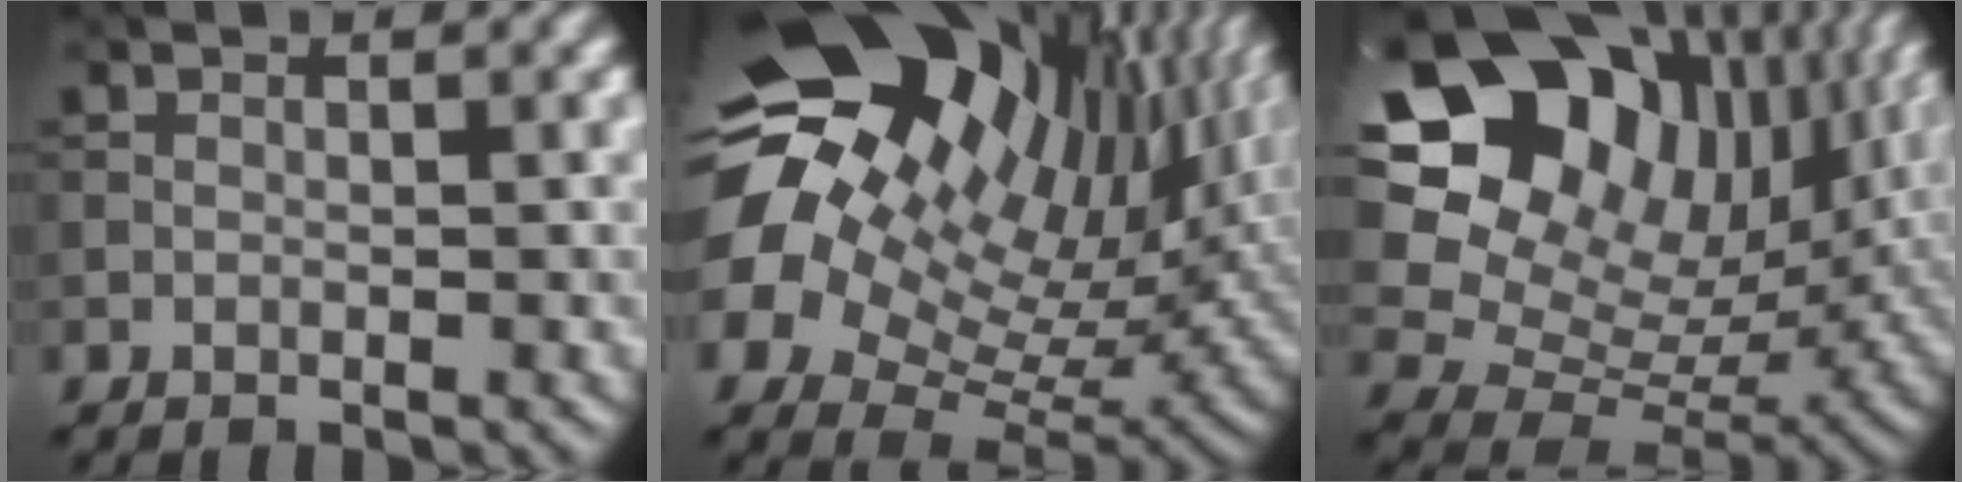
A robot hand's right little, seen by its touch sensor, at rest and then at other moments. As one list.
[{"total": 17.4, "force": [6.4, 10.5, 12.4], "torque": [-0.219, 0.016, 0.120]}, {"total": 15.9, "force": [6.8, 11.1, 9.2], "torque": [-0.196, 0.048, 0.118]}]